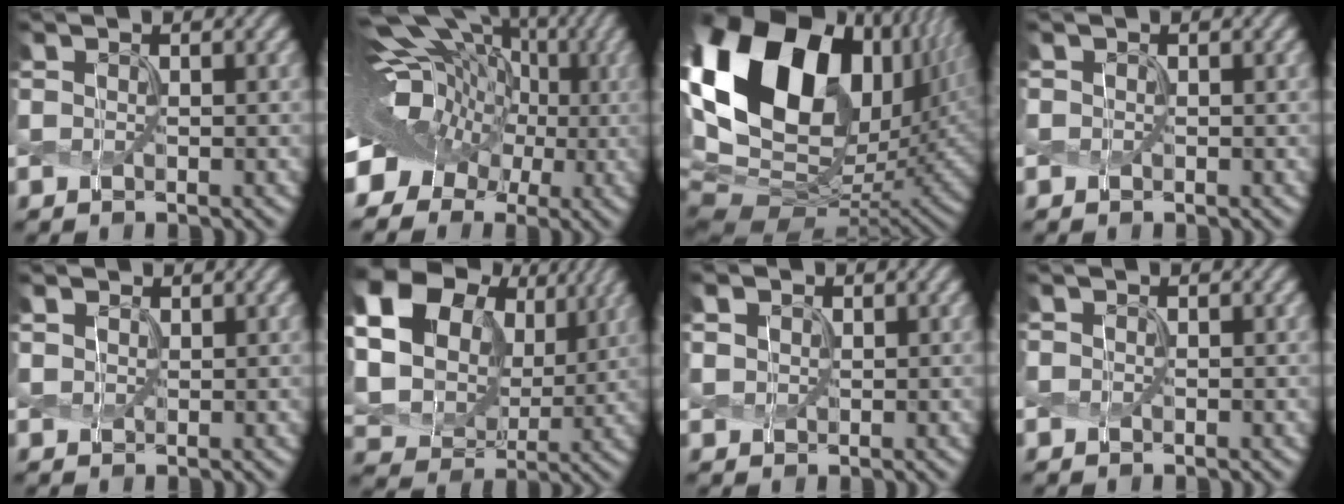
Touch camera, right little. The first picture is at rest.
{"total": 11.3, "force": [-0.1, 9.1, 6.7], "torque": [-0.115, 0.015, -0.013]}
{"total": 22.6, "force": [7.5, 14.2, 15.9], "torque": [-0.340, 0.046, 0.124]}
{"total": 0.0}
{"total": 1.4, "force": [1.2, 0.7, 0.2], "torque": [-0.009, 0.003, 0.025]}
{"total": 21.0, "force": [9.0, 16.3, 9.6], "torque": [-0.253, 0.028, 0.167]}
{"total": 1.7, "force": [1.0, 1.2, 0.6], "torque": [-0.016, 0.004, 0.017]}
{"total": 0.0}